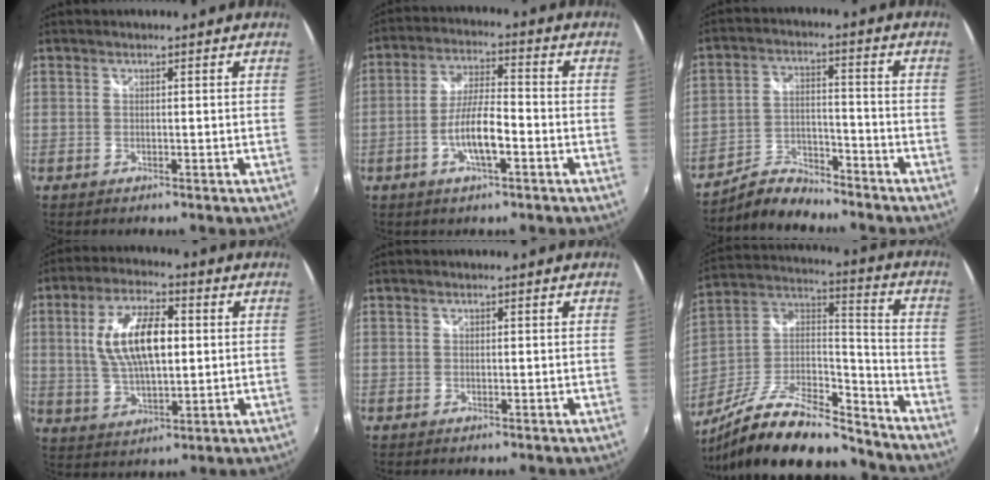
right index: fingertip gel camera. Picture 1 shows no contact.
{"total": 8.2, "force": [-3.2, 2.0, 7.3], "torque": [-0.146, 0.001, -0.057]}
{"total": 7.8, "force": [-7.4, 2.0, 1.8], "torque": [-0.046, 0.017, -0.133]}
{"total": 12.8, "force": [1.7, 5.6, 11.4], "torque": [-0.217, 0.009, 0.035]}
{"total": 0.0}
{"total": 24.2, "force": [-18.5, 7.4, 13.6], "torque": [-0.251, -0.007, -0.308]}